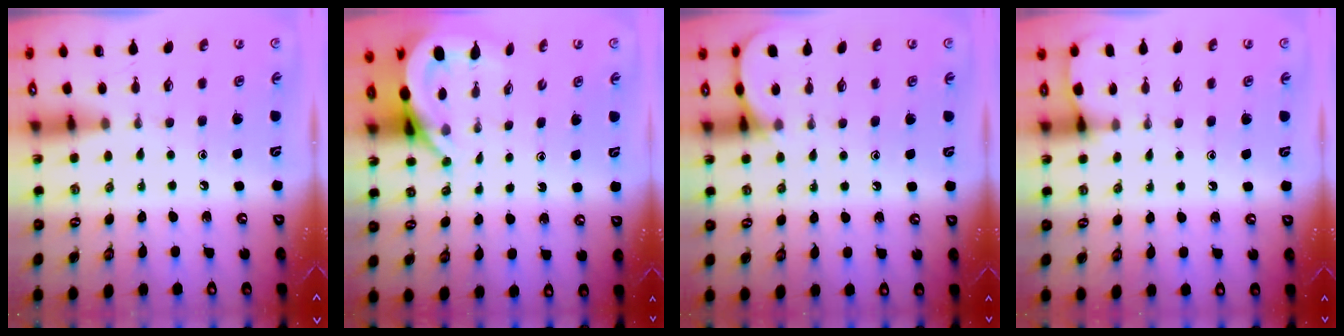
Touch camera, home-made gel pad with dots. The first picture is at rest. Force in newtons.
{"total": 6.2, "press": 6.1, "slide": 0.7}
{"total": 5.1, "press": 5.1, "slide": 0.5}
{"total": 2.6, "press": 2.6, "slide": 0.3}